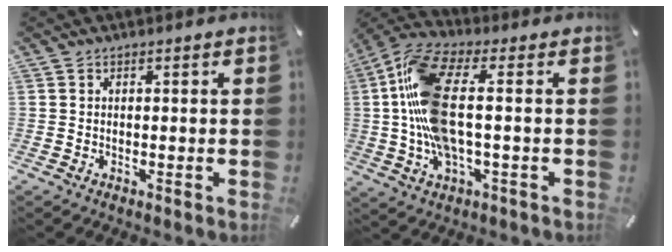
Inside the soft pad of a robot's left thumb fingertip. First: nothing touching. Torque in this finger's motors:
{"motor_torque": [0.33, 1.49, 1.62, -1.14, 0.31]}